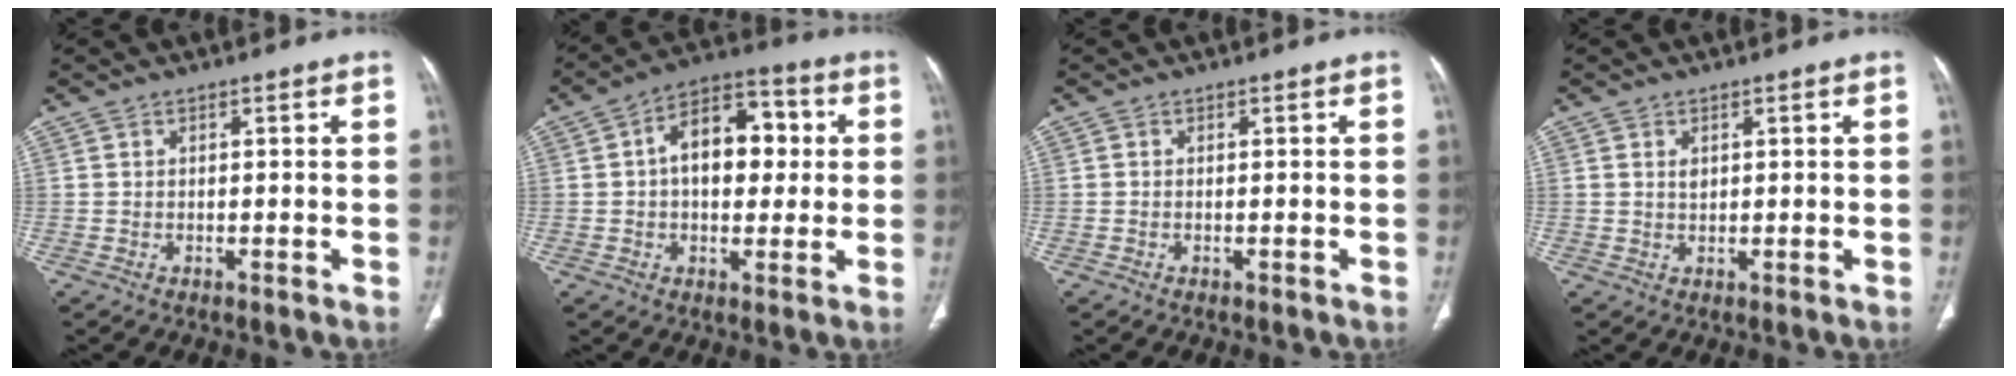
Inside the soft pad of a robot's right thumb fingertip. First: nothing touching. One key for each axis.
{"total": 13.2, "fx": 1.6, "fy": 8.2, "fz": 10.2, "tx": -0.120, "ty": 0.025, "tz": 0.016}
{"total": 0.0}
{"total": 1.2, "fx": 0.5, "fy": 0.8, "fz": 0.8, "tx": -0.012, "ty": -0.004, "tz": 0.011}